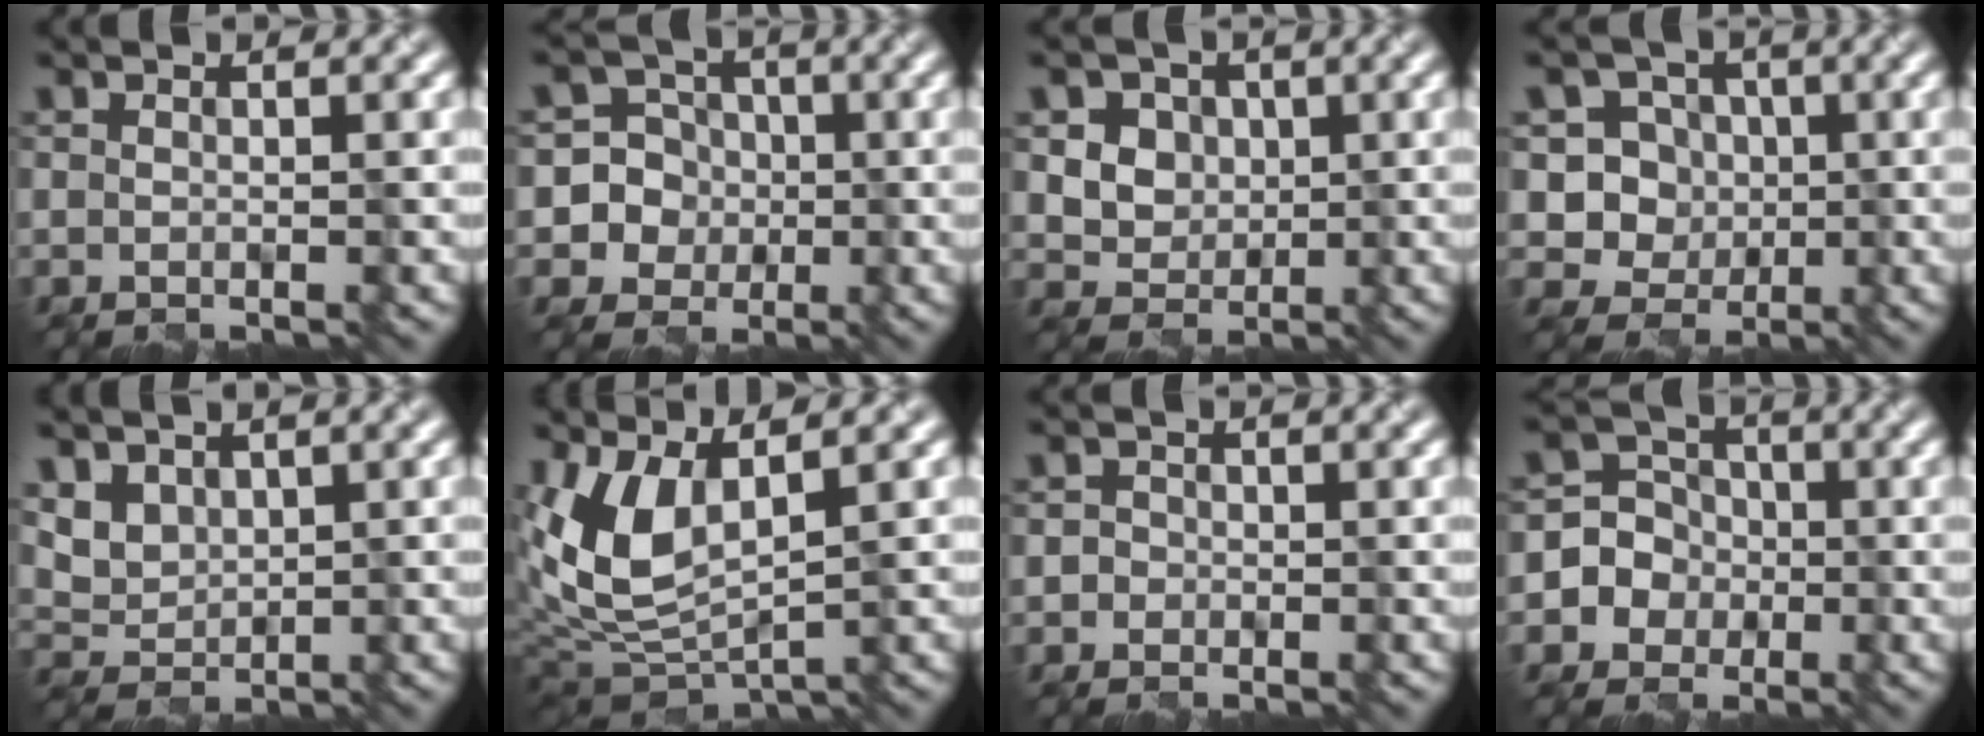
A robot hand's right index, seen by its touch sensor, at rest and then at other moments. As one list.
[{"total": 9.4, "force": [-0.7, 9.2, 1.8], "torque": [-0.062, 0.023, -0.013]}, {"total": 5.8, "force": [1.5, 5.0, 2.6], "torque": [-0.054, 0.008, 0.027]}, {"total": 6.9, "force": [0.3, 6.5, 2.3], "torque": [-0.042, 0.018, -0.010]}, {"total": 4.0, "force": [2.0, 2.8, 1.9], "torque": [-0.064, 0.000, 0.062]}, {"total": 6.0, "force": [2.0, 2.8, 4.8], "torque": [-0.116, -0.013, 0.049]}, {"total": 1.7, "force": [0.2, 1.6, 0.6], "torque": [0.004, 0.007, -0.006]}, {"total": 6.1, "force": [-1.2, 5.9, 1.0], "torque": [-0.014, 0.026, -0.050]}]